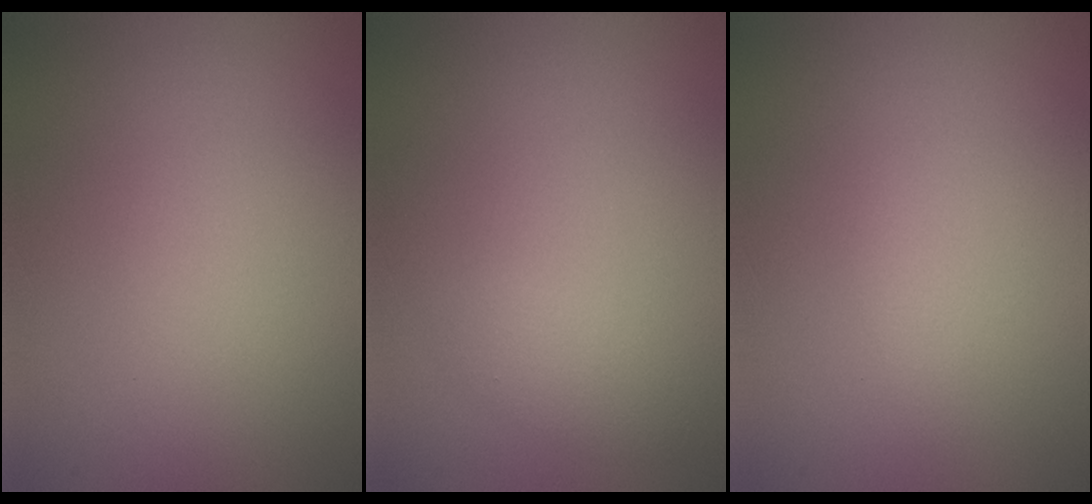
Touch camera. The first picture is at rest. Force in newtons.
{"total": 2.3, "press": 2.3, "slide": 0.2}
{"total": 0.6, "press": 0.6, "slide": 0.0}